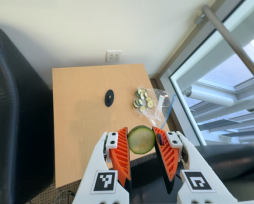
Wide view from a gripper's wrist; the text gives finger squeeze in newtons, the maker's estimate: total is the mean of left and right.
{"total": 9.5, "left": 9.5, "right": 9.5}